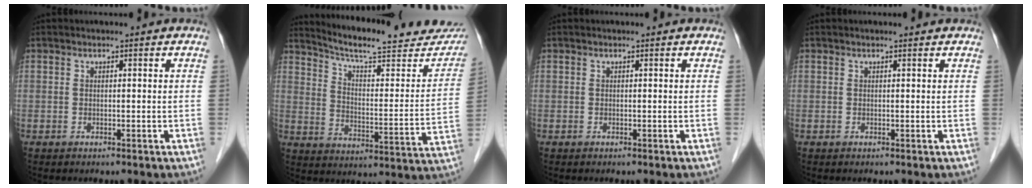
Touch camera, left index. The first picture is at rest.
{"total": 22.5, "force": [20.5, 3.6, 8.6], "torque": [-0.120, -0.045, 0.269]}
{"total": 0.0}
{"total": 0.9, "force": [0.8, 0.1, 0.3], "torque": [-0.012, 0.007, 0.009]}